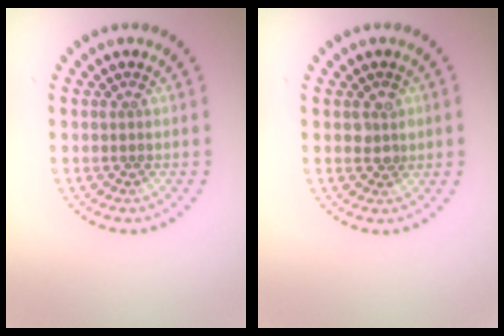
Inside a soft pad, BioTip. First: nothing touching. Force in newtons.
{"total": 1.7, "press": 1.7, "slide": 0.3}